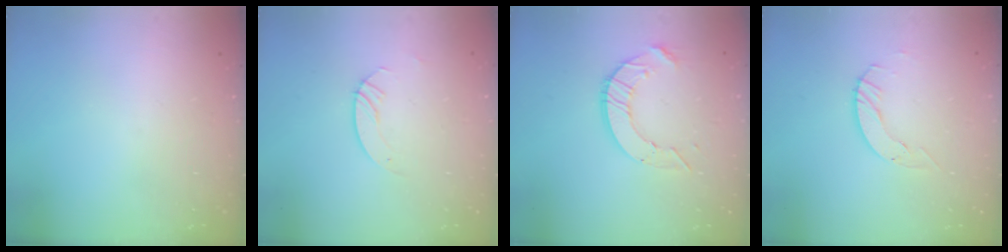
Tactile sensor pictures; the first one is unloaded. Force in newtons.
{"total": 2.1, "press": 2.1, "slide": 0.2}
{"total": 8.4, "press": 8.4, "slide": 0.6}
{"total": 3.9, "press": 3.9, "slide": 0.4}